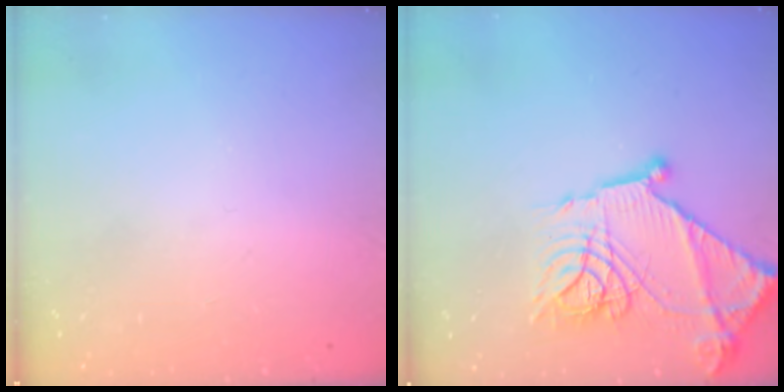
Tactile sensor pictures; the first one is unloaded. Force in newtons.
{"total": 21.3, "press": 21.2, "slide": 1.6}